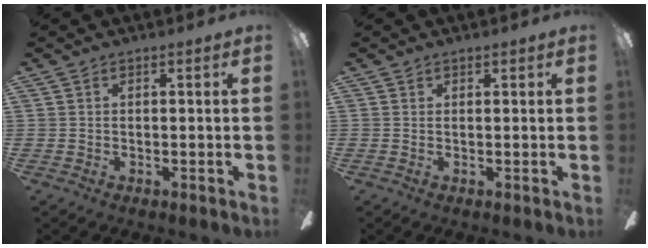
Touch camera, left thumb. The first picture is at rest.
{"total": 0.6, "force": [0.5, 0.2, 0.3], "torque": [-0.007, 0.002, 0.008]}